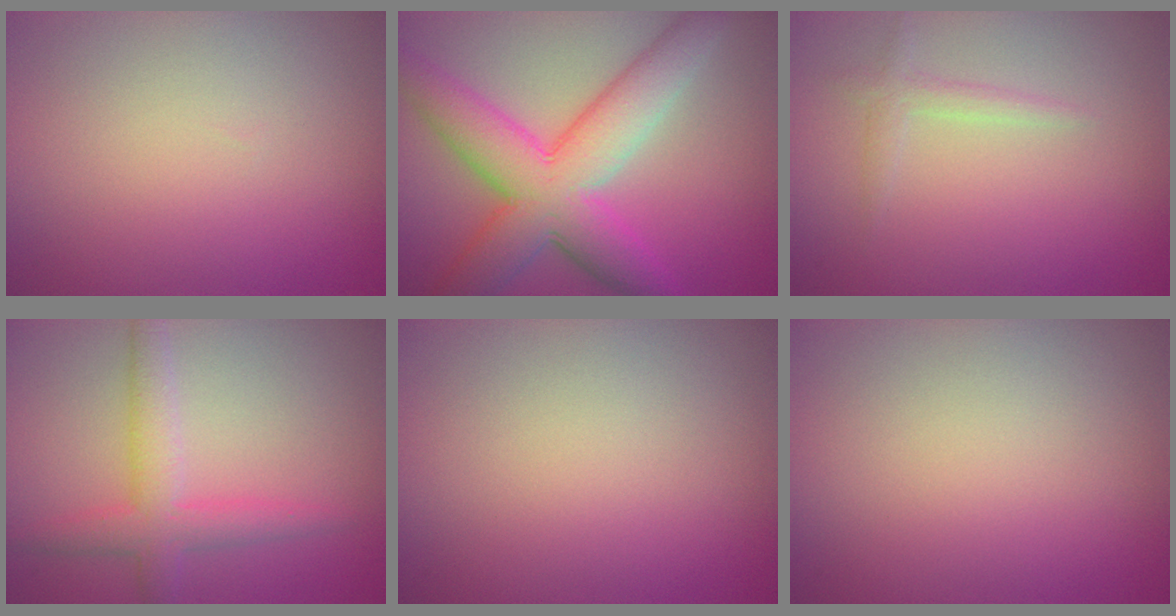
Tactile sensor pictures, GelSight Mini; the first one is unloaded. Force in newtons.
{"total": 9.3, "press": 9.3, "slide": 0.3}
{"total": 1.3, "press": 1.3, "slide": 0.0}
{"total": 3.5, "press": 3.5, "slide": 0.1}
{"total": 0.0}
{"total": 0.0}